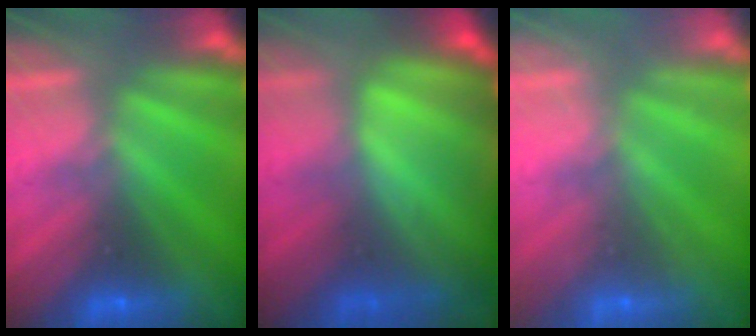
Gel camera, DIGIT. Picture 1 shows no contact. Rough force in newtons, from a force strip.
{"total": 8.2}
{"total": 2.4}